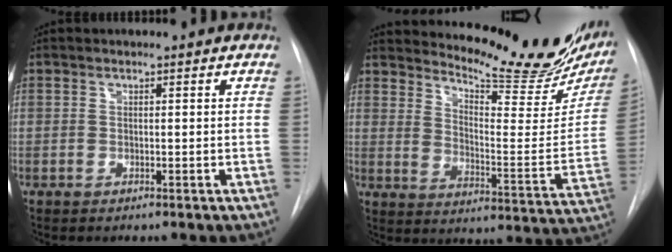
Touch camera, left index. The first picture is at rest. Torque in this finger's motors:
{"motor_torque": [0.99, -1.15, 0.12, 0.04]}